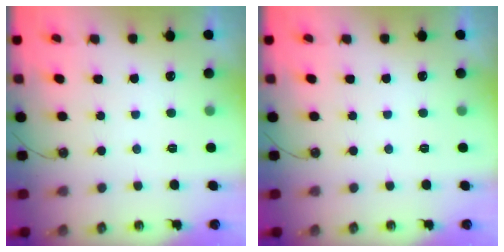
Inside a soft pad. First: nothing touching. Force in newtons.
{"total": 0.0}